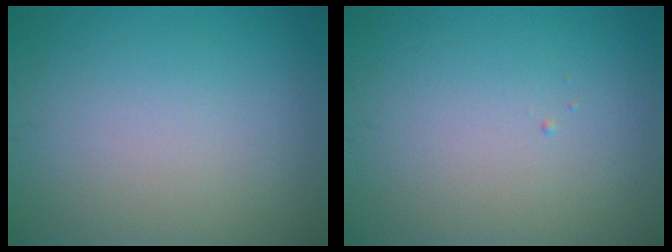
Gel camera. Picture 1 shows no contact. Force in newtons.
{"total": 0.0}